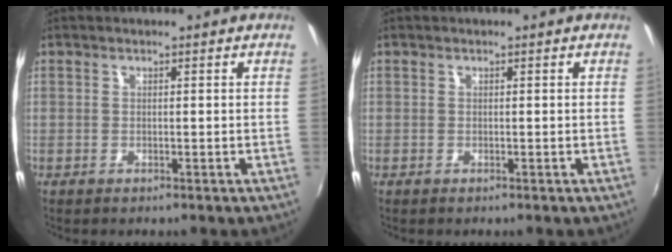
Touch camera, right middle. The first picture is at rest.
{"total": 0.0}